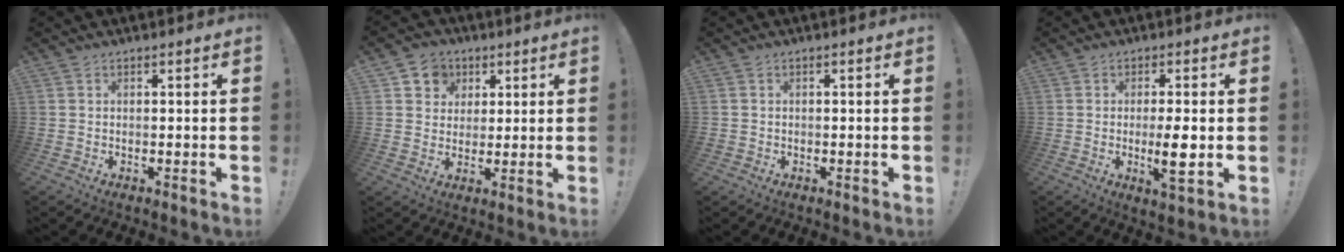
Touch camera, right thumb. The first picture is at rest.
{"total": 7.3, "force": [2.6, 6.7, 1.5], "torque": [-0.028, -0.013, 0.056]}
{"total": 0.9, "force": [-0.2, 0.8, 0.2], "torque": [-0.003, 0.002, -0.004]}
{"total": 7.0, "force": [-1.2, 0.7, 6.9], "torque": [-0.104, -0.012, -0.022]}